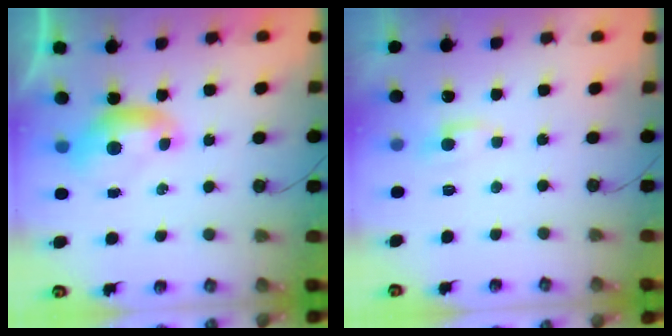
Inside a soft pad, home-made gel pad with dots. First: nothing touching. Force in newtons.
{"total": 0.0}